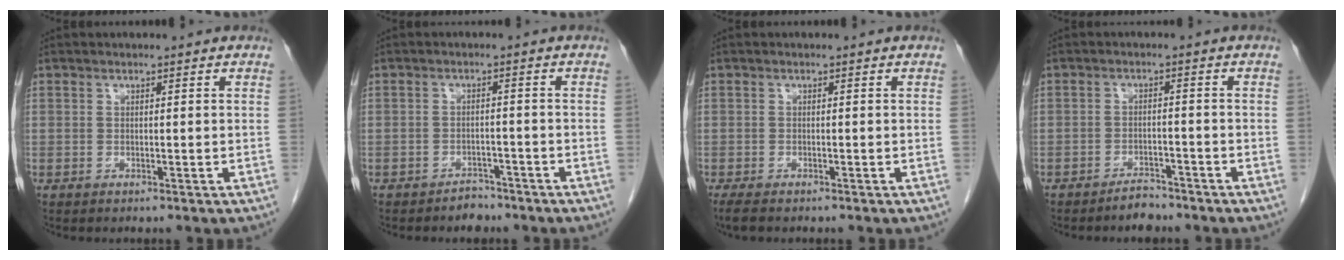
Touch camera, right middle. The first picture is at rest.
{"total": 2.5, "force": [-2.1, 1.3, 0.4], "torque": [-0.013, 0.004, -0.030]}
{"total": 2.4, "force": [-1.9, 0.6, 1.3], "torque": [-0.029, -0.008, -0.028]}
{"total": 3.0, "force": [-2.7, 0.9, 0.9], "torque": [-0.017, 0.000, -0.042]}